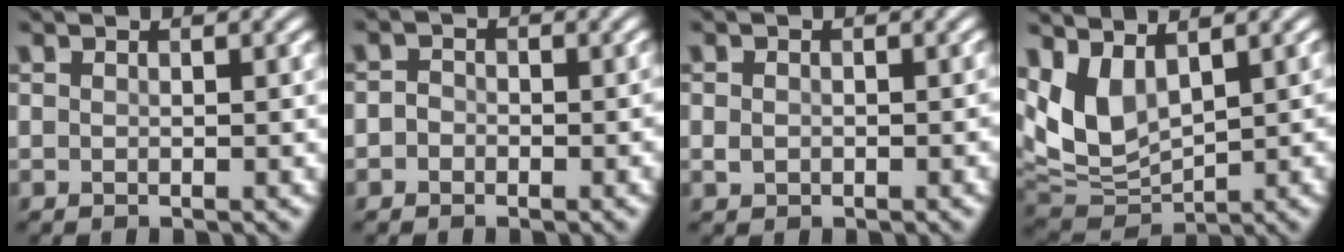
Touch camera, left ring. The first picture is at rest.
{"total": 2.1, "force": [-1.2, 1.7, 0.1], "torque": [0.008, -0.003, -0.034]}
{"total": 2.1, "force": [-0.7, 1.7, 1.1], "torque": [-0.023, -0.007, -0.018]}
{"total": 8.3, "force": [2.1, 5.1, 6.2], "torque": [-0.135, -0.021, 0.033]}